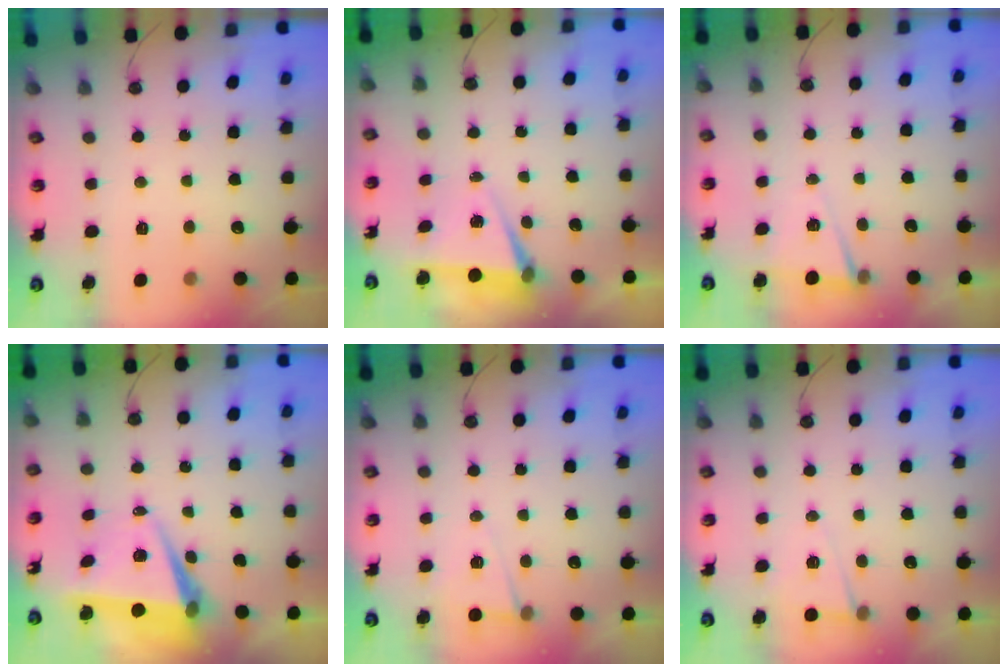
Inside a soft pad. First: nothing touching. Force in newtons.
{"total": 6.3, "press": 4.4, "slide": 4.5}
{"total": 6.1, "press": 4.1, "slide": 4.6}
{"total": 6.8, "press": 5.2, "slide": 4.3}
{"total": 6.1, "press": 4.0, "slide": 4.7}
{"total": 6.1, "press": 4.0, "slide": 4.7}